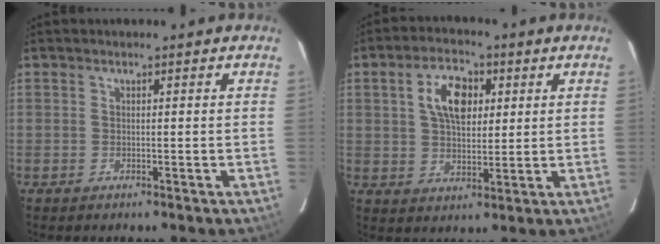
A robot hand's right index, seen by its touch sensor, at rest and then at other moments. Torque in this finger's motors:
{"motor_torque": [0.39, 0.00, 0.20, 0.11]}